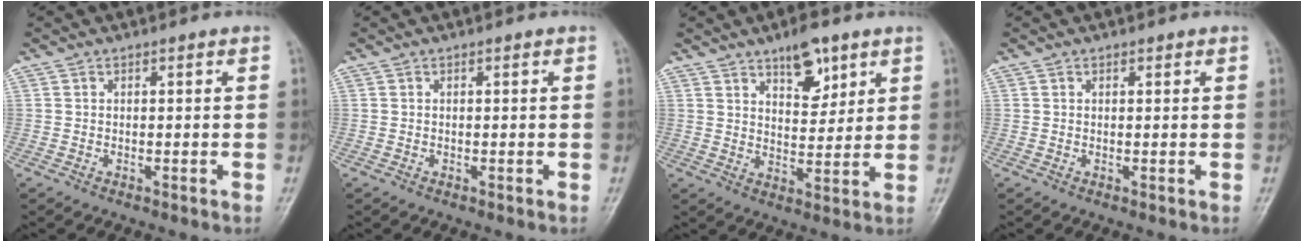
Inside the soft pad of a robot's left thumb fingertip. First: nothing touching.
{"total": 0.0}
{"total": 8.2, "force": [5.1, 3.7, 5.3], "torque": [-0.053, -0.031, 0.079]}
{"total": 0.6, "force": [0.4, 0.4, 0.3], "torque": [-0.002, -0.002, 0.004]}